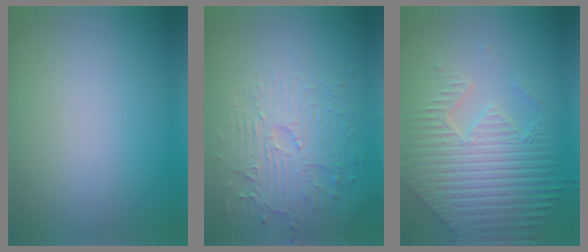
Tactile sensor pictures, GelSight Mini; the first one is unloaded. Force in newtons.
{"total": 4.3, "press": 3.7, "slide": 2.1}
{"total": 7.9, "press": 5.9, "slide": 5.3}